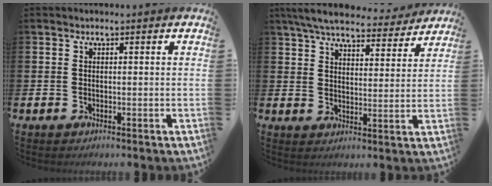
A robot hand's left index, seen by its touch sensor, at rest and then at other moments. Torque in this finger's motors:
{"motor_torque": [1.11, -1.03, 0.36, 0.21]}